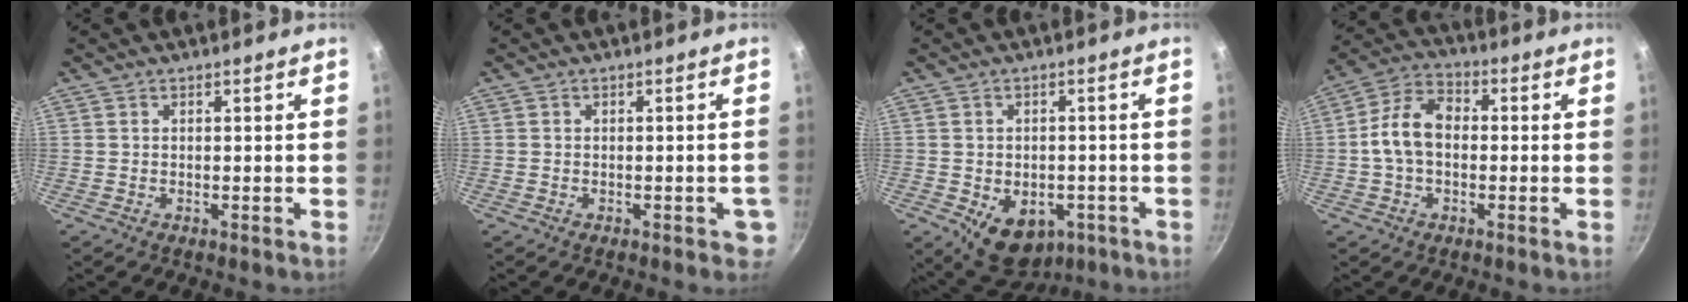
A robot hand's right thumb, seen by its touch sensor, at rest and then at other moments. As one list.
[{"total": 3.0, "force": [-1.1, 1.7, 2.2], "torque": [-0.007, 0.011, -0.011]}, {"total": 10.7, "force": [-3.9, 7.4, 6.6], "torque": [-0.059, 0.002, -0.039]}, {"total": 9.6, "force": [-0.4, 6.6, 7.0], "torque": [-0.115, 0.030, -0.022]}]